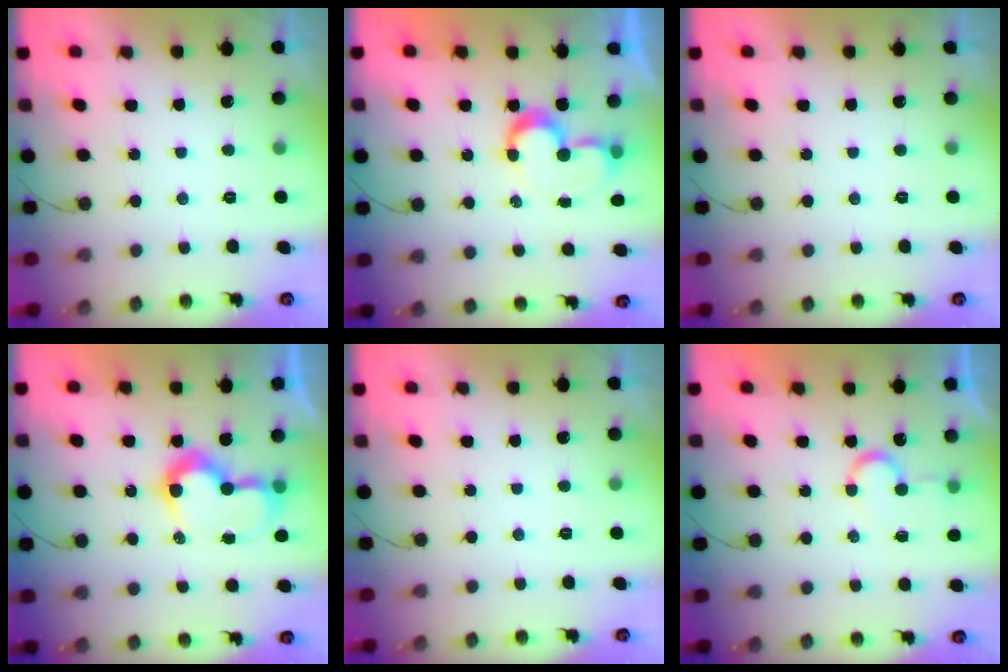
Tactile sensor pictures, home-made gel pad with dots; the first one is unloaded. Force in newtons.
{"total": 9.1, "press": 9.0, "slide": 0.6}
{"total": 1.7, "press": 1.7, "slide": 0.1}
{"total": 10.4, "press": 10.4, "slide": 0.5}
{"total": 0.0}
{"total": 6.8, "press": 6.7, "slide": 0.5}